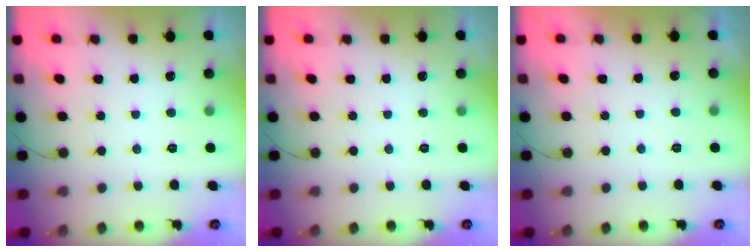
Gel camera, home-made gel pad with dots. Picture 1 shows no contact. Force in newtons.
{"total": 0.0}
{"total": 1.2, "press": 1.1, "slide": 0.4}